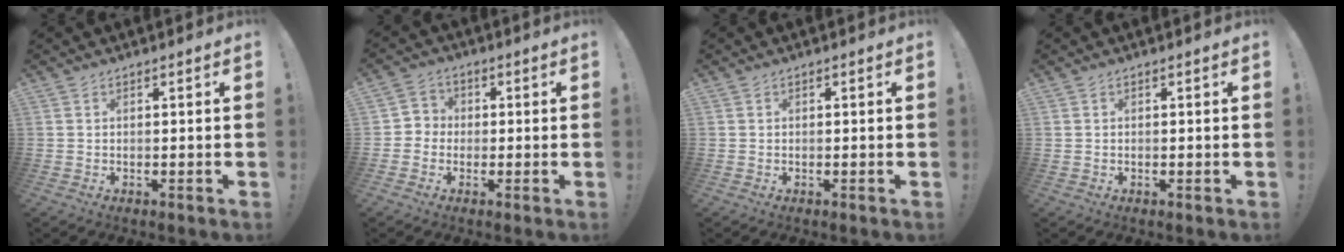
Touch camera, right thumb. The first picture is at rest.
{"total": 4.6, "force": [-1.4, 4.3, 0.9], "torque": [-0.011, 0.020, -0.024]}
{"total": 0.5, "force": [-0.4, 0.3, 0.0], "torque": [0.001, 0.002, -0.007]}
{"total": 0.0}